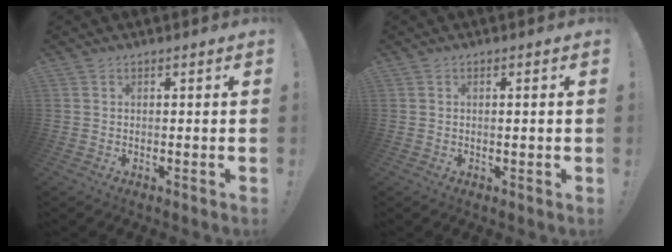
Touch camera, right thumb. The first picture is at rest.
{"total": 1.0, "force": [0.0, -0.2, 1.0], "torque": [-0.012, -0.002, -0.003]}